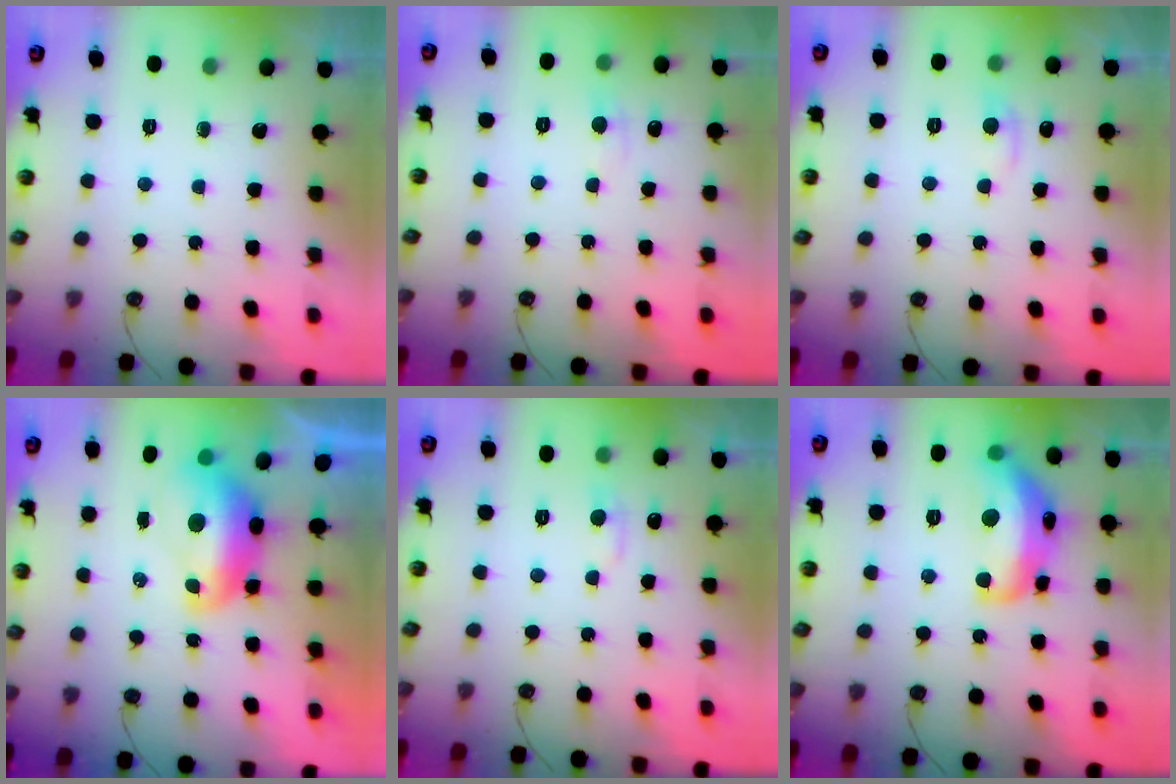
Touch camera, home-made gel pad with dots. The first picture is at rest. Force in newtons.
{"total": 0.6, "press": 0.4, "slide": 0.5}
{"total": 1.8, "press": 1.5, "slide": 0.9}
{"total": 2.8, "press": 2.8, "slide": 0.7}
{"total": 1.2, "press": 0.9, "slide": 0.8}
{"total": 10.9, "press": 10.8, "slide": 1.0}